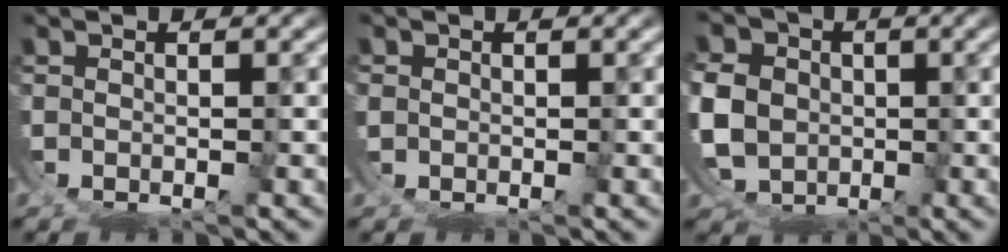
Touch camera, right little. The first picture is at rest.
{"total": 0.0}
{"total": 8.0, "force": [-0.2, 6.9, 4.0], "torque": [-0.104, -0.042, 0.014]}